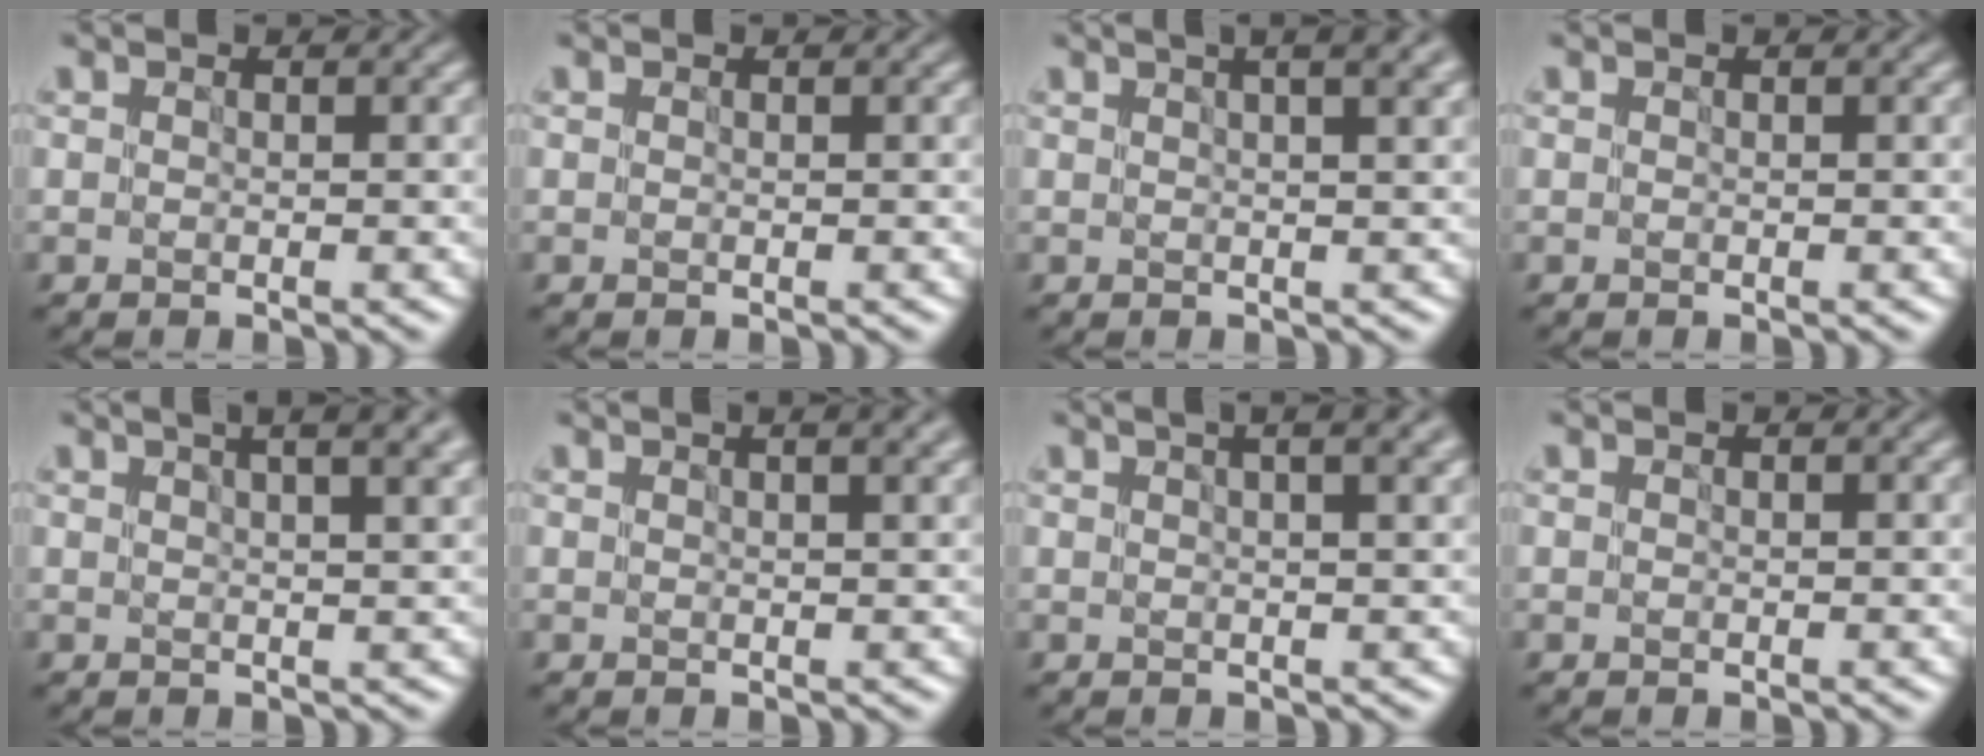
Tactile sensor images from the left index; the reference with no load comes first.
{"total": 0.0}
{"total": 4.8, "force": [2.3, 1.7, 3.8], "torque": [-0.036, 0.020, 0.008]}
{"total": 0.0}
{"total": 6.5, "force": [3.4, 2.6, 4.9], "torque": [-0.032, 0.037, 0.015]}
{"total": 2.0, "force": [1.3, 0.3, 1.5], "torque": [-0.020, 0.001, 0.016]}
{"total": 4.8, "force": [2.4, 1.7, 3.8], "torque": [-0.036, 0.019, 0.008]}
{"total": 0.0}